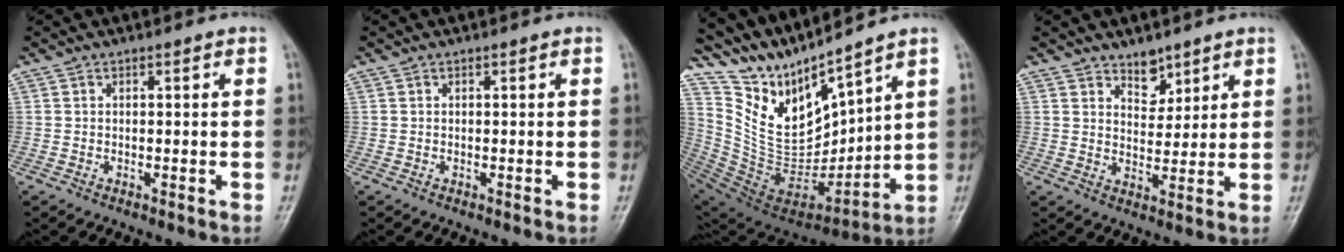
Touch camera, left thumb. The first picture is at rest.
{"total": 0.0}
{"total": 16.3, "force": [13.9, 3.8, 7.5], "torque": [-0.112, -0.089, 0.292]}
{"total": 4.6, "force": [3.4, 2.6, 1.7], "torque": [-0.001, -0.028, 0.059]}